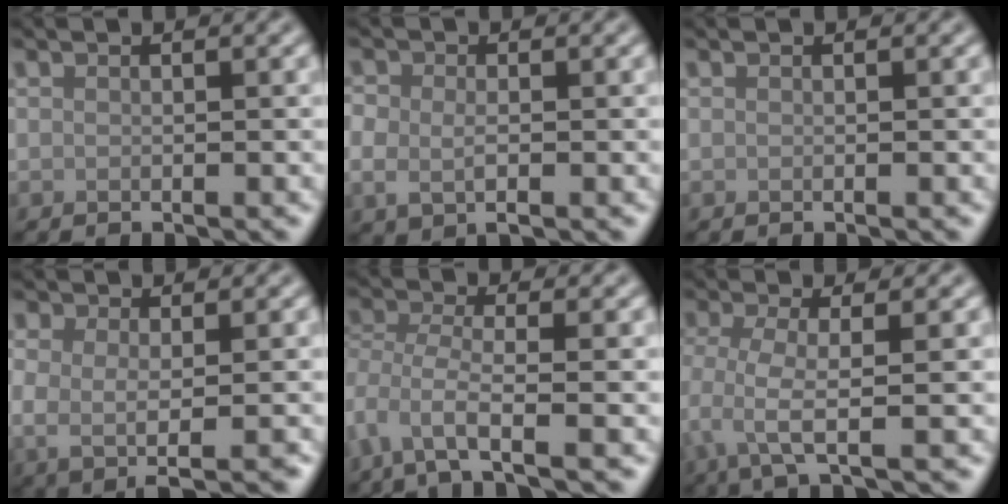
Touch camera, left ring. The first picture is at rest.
{"total": 2.7, "force": [-0.5, 1.9, 1.9], "torque": [-0.043, -0.008, -0.011]}
{"total": 0.0}
{"total": 2.8, "force": [0.0, 1.1, 2.5], "torque": [-0.044, -0.006, 0.000]}
{"total": 4.2, "force": [-1.9, 1.3, 3.5], "torque": [-0.082, -0.011, -0.046]}
{"total": 3.3, "force": [-0.4, 0.7, 3.2], "torque": [-0.071, -0.009, -0.011]}